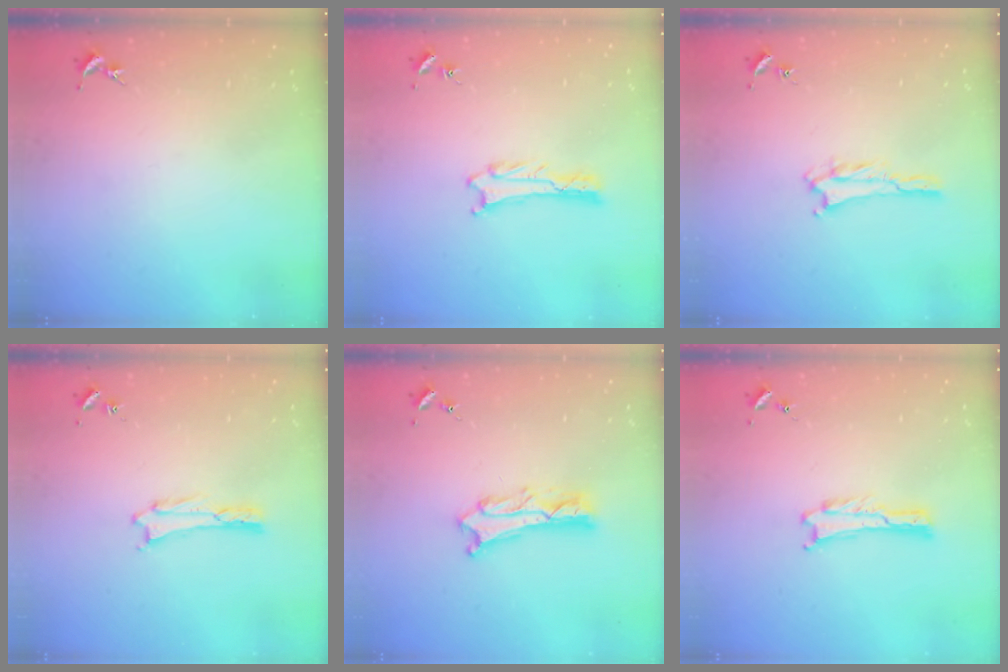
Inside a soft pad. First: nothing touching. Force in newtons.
{"total": 1.0, "press": 1.0, "slide": 0.1}
{"total": 2.1, "press": 2.1, "slide": 0.3}
{"total": 0.5, "press": 0.5, "slide": 0.2}
{"total": 3.8, "press": 3.8, "slide": 0.4}
{"total": 0.0}